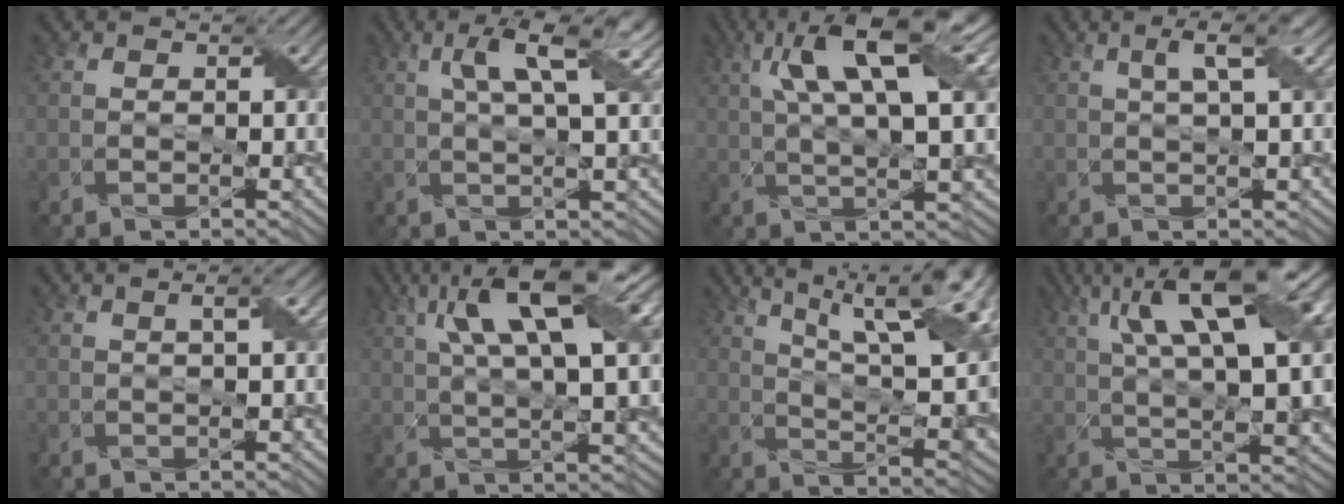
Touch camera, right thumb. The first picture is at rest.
{"total": 7.7, "force": [3.1, 1.7, 6.8], "torque": [-0.115, 0.010, 0.052]}
{"total": 13.3, "force": [4.5, 3.8, 11.9], "torque": [-0.212, 0.009, 0.080]}
{"total": 3.6, "force": [1.3, 0.5, 3.3], "torque": [-0.061, 0.007, 0.022]}
{"total": 1.4, "force": [0.3, 0.1, 1.4], "torque": [-0.022, 0.006, 0.005]}
{"total": 15.2, "force": [5.4, 4.9, 13.3], "torque": [-0.239, 0.017, 0.093]}
{"total": 17.6, "force": [7.9, 6.2, 14.5], "torque": [-0.217, 0.032, 0.118]}
{"total": 16.6, "force": [5.5, 5.8, 14.5], "torque": [-0.240, 0.030, 0.086]}